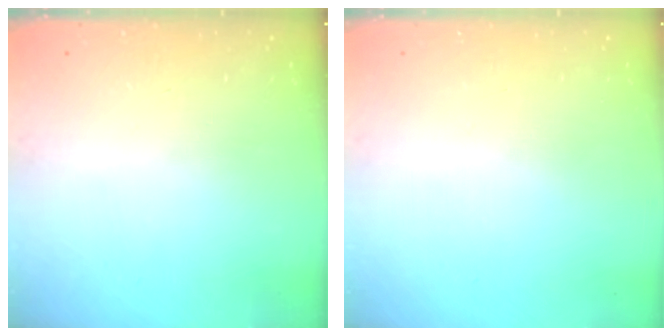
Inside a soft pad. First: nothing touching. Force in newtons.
{"total": 0.0}